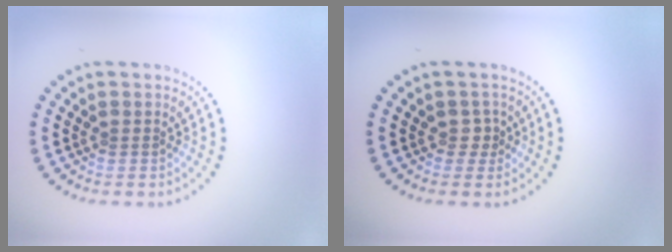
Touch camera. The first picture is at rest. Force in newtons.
{"total": 1.0, "press": 0.9, "slide": 0.5}